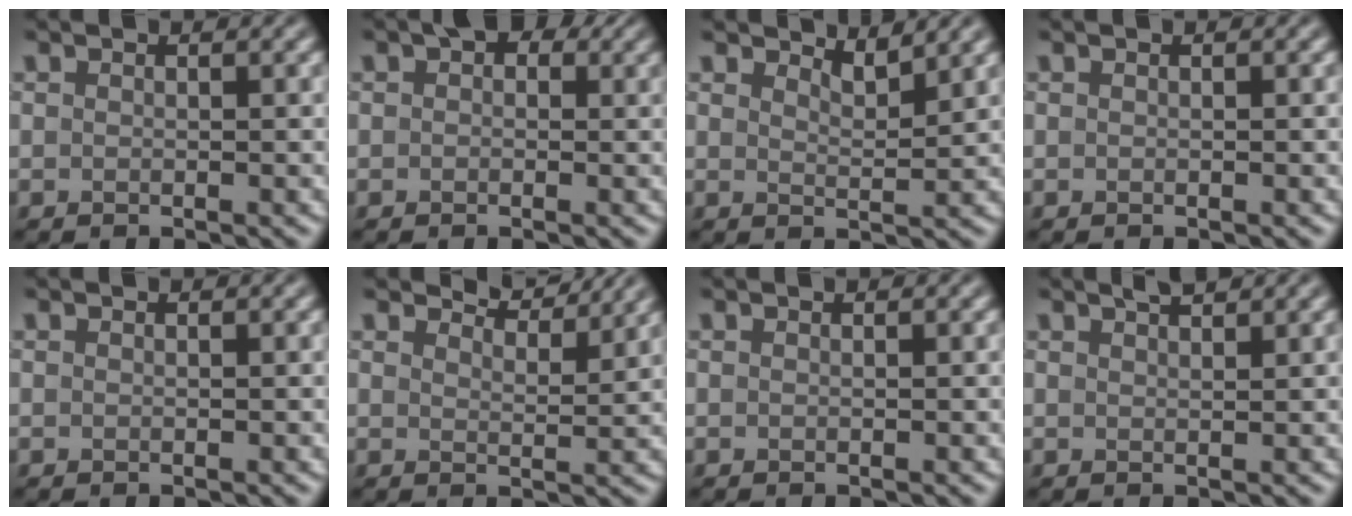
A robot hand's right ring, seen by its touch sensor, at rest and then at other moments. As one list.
[{"total": 2.1, "force": [0.9, 1.4, 1.3], "torque": [-0.009, 0.005, 0.001]}, {"total": 2.0, "force": [1.9, 0.2, 0.6], "torque": [-0.010, -0.002, 0.027]}, {"total": 0.0}, {"total": 0.0}, {"total": 3.7, "force": [3.6, 0.4, 0.9], "torque": [-0.019, -0.002, 0.047]}, {"total": 0.0}, {"total": 1.7, "force": [1.4, 0.3, 0.9], "torque": [-0.006, 0.002, 0.018]}]